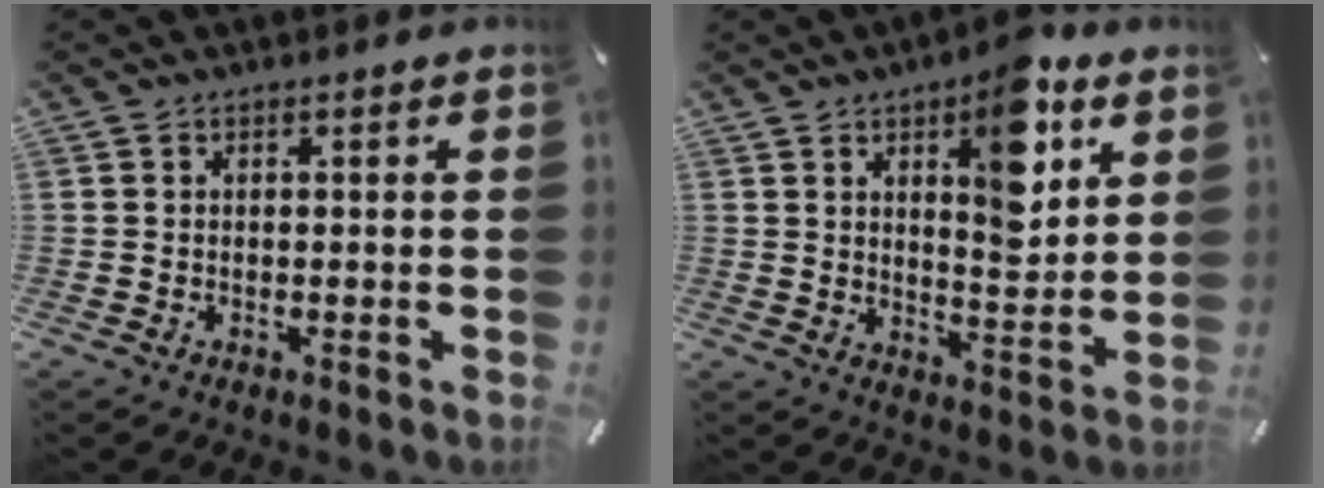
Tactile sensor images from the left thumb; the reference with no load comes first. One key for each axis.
{"total": 13.1, "fx": 6.4, "fy": 5.7, "fz": 10.0, "tx": -0.130, "ty": -0.031, "tz": 0.103}